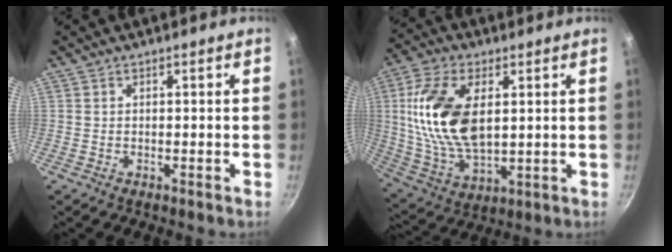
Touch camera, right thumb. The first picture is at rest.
{"total": 18.0, "force": [3.5, 9.9, 14.6], "torque": [-0.271, -0.009, 0.074]}